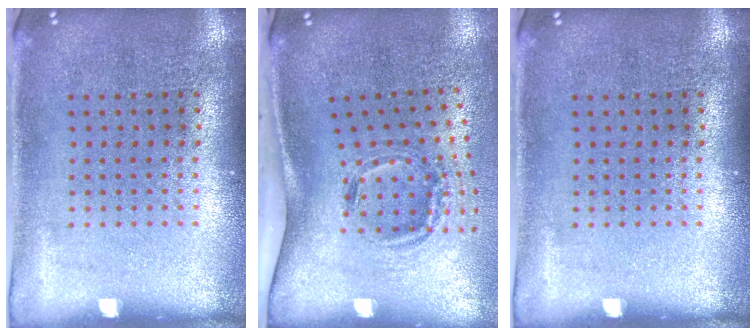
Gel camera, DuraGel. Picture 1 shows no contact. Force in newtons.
{"total": 1.7, "press": 1.2, "slide": 1.3}
{"total": 0.0}